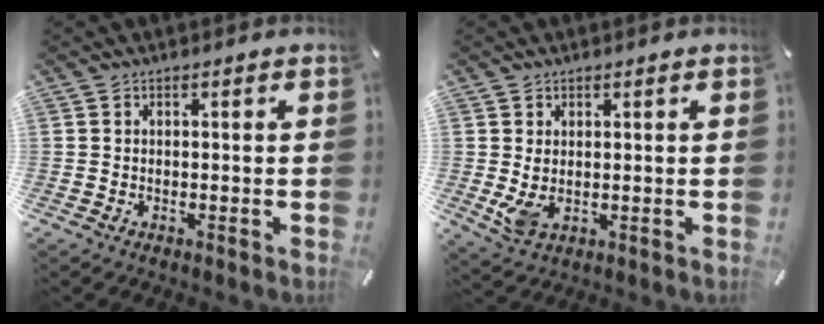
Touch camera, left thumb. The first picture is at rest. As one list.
[{"total": 4.0, "force": [0.9, 2.8, 2.8], "torque": [-0.058, -0.005, 0.016]}]